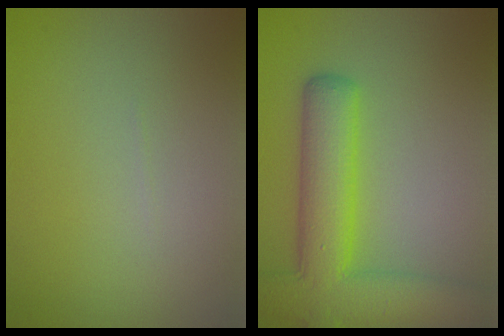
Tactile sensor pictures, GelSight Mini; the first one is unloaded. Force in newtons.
{"total": 7.9, "press": 7.9, "slide": 0.4}